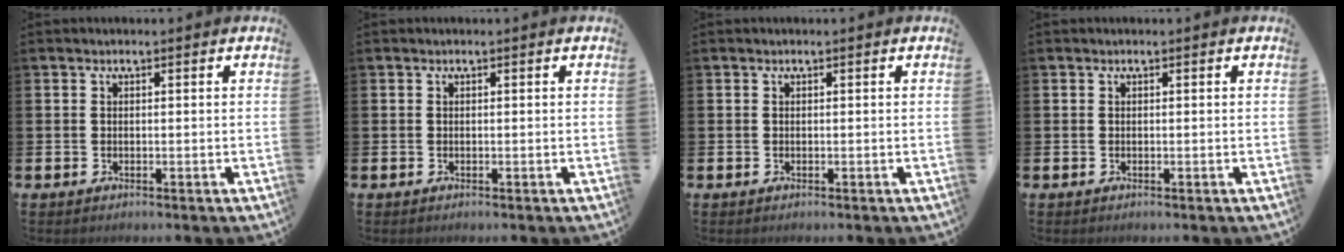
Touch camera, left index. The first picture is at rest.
{"total": 0.0}
{"total": 0.0}
{"total": 0.0}